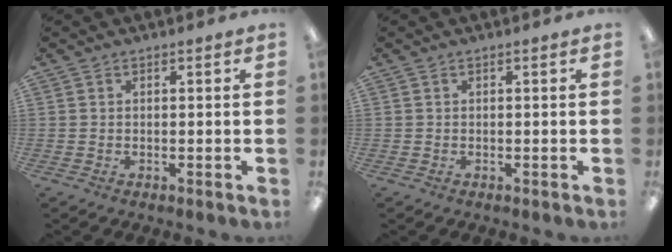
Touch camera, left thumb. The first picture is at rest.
{"total": 0.0}